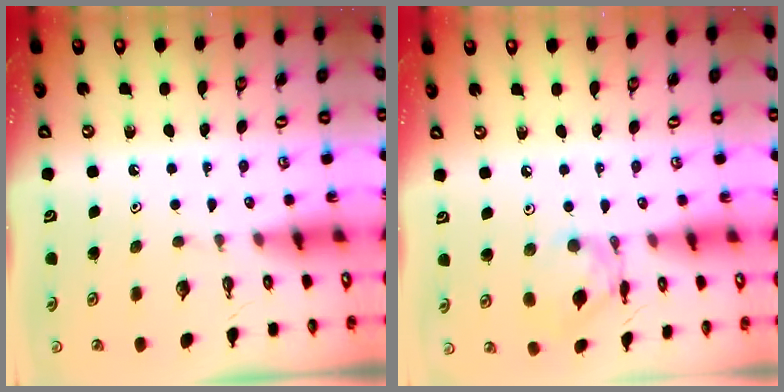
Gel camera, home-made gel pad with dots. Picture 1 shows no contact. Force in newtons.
{"total": 10.1, "press": 10.1, "slide": 0.9}